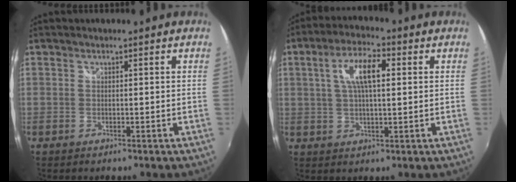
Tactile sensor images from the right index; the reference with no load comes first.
{"total": 8.0, "force": [2.0, 2.7, 7.3], "torque": [-0.135, 0.014, 0.035]}